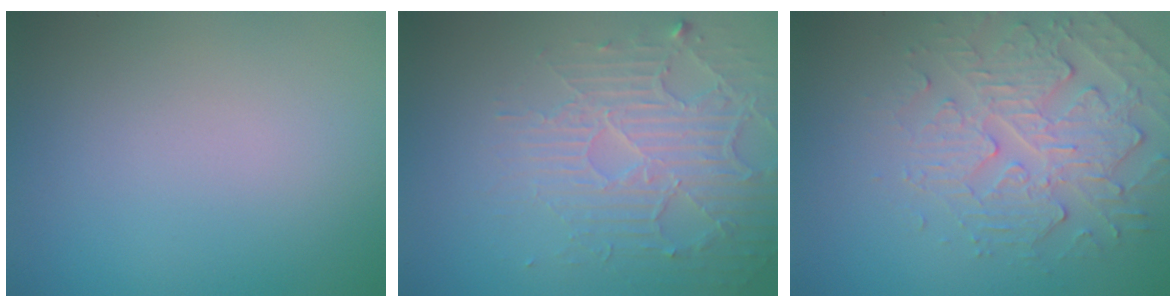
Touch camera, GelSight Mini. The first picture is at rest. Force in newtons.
{"total": 5.5, "press": 3.5, "slide": 4.3}
{"total": 4.8, "press": 3.6, "slide": 3.1}